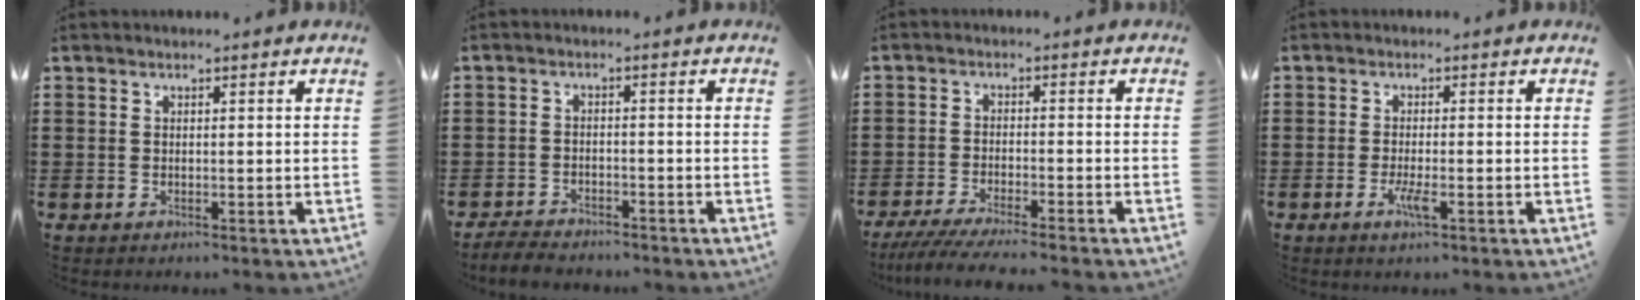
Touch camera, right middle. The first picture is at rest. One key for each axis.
{"total": 3.3, "fx": -3.3, "fy": 0.6, "fz": 0.3, "tx": -0.009, "ty": 0.002, "tz": -0.068}
{"total": 4.4, "fx": -4.1, "fy": -0.2, "fz": 1.6, "tx": -0.041, "ty": -0.016, "tz": -0.082}
{"total": 2.8, "fx": -1.2, "fy": 0.5, "fz": 2.5, "tx": -0.056, "ty": -0.006, "tz": -0.025}